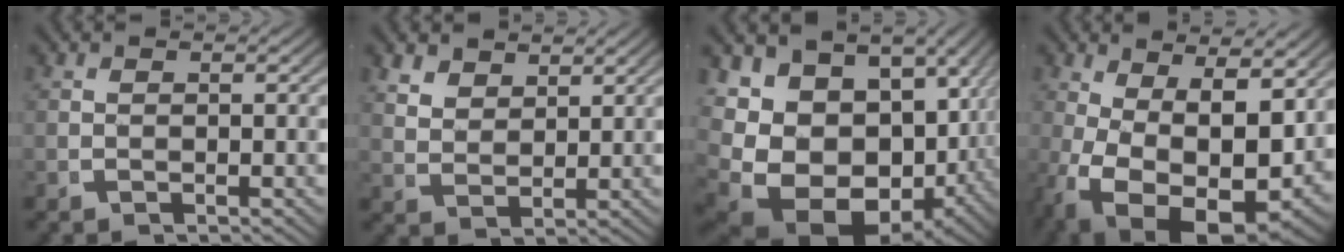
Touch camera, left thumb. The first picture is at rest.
{"total": 3.5, "force": [2.8, 1.6, 1.4], "torque": [-0.019, -0.007, 0.059]}
{"total": 19.3, "force": [-1.9, 14.5, 12.5], "torque": [-0.258, -0.082, -0.002]}
{"total": 12.1, "force": [-2.1, 6.7, 9.9], "torque": [-0.198, -0.062, 0.005]}